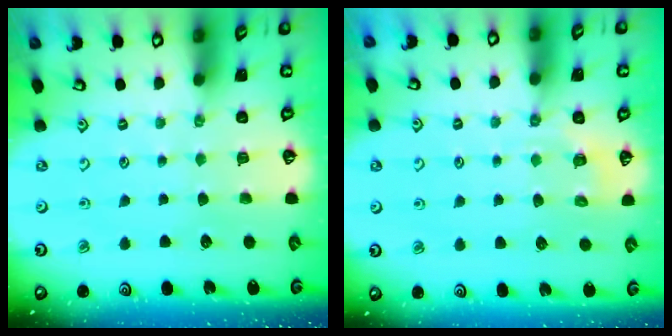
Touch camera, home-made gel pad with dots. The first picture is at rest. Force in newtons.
{"total": 2.9, "press": 2.6, "slide": 1.2}